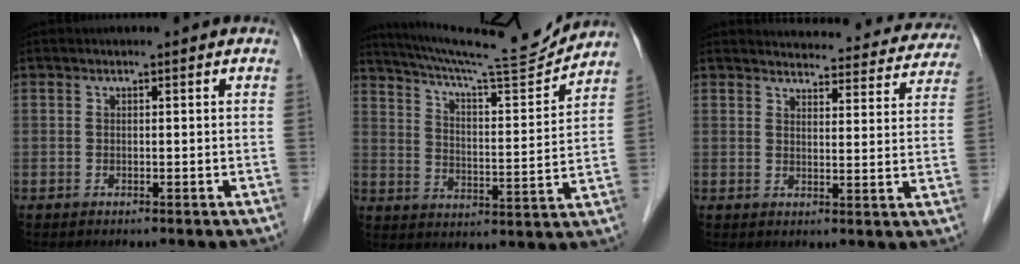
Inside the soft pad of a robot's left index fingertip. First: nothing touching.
{"total": 15.7, "force": [15.0, -0.7, 4.8], "torque": [-0.087, -0.031, 0.223]}
{"total": 19.8, "force": [18.9, 4.6, 3.7], "torque": [-0.025, -0.034, 0.200]}